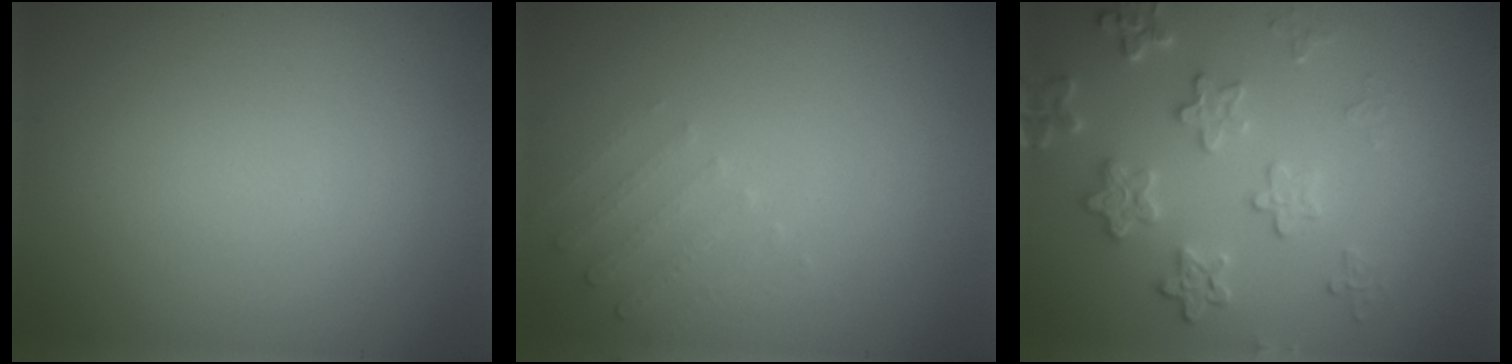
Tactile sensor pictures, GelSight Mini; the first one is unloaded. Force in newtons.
{"total": 1.6, "press": 1.6, "slide": 0.4}
{"total": 3.9, "press": 3.4, "slide": 1.9}